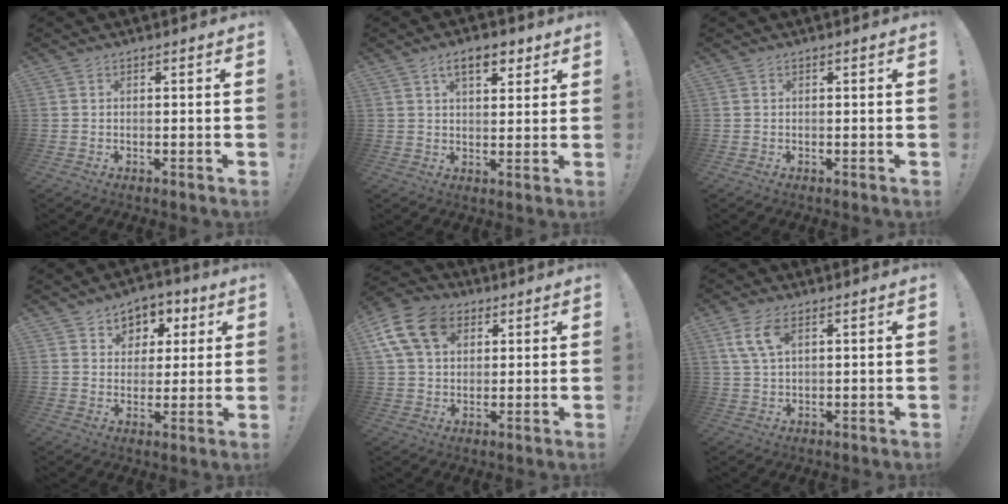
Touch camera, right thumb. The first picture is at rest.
{"total": 7.9, "force": [4.4, 3.9, 5.4], "torque": [-0.072, -0.007, 0.074]}
{"total": 0.0}
{"total": 6.7, "force": [2.3, 6.2, 1.2], "torque": [-0.006, -0.018, 0.046]}
{"total": 14.7, "force": [6.1, 10.4, 8.3], "torque": [-0.154, -0.022, 0.120]}
{"total": 7.0, "force": [3.1, 3.2, 5.4], "torque": [-0.110, 0.000, 0.058]}